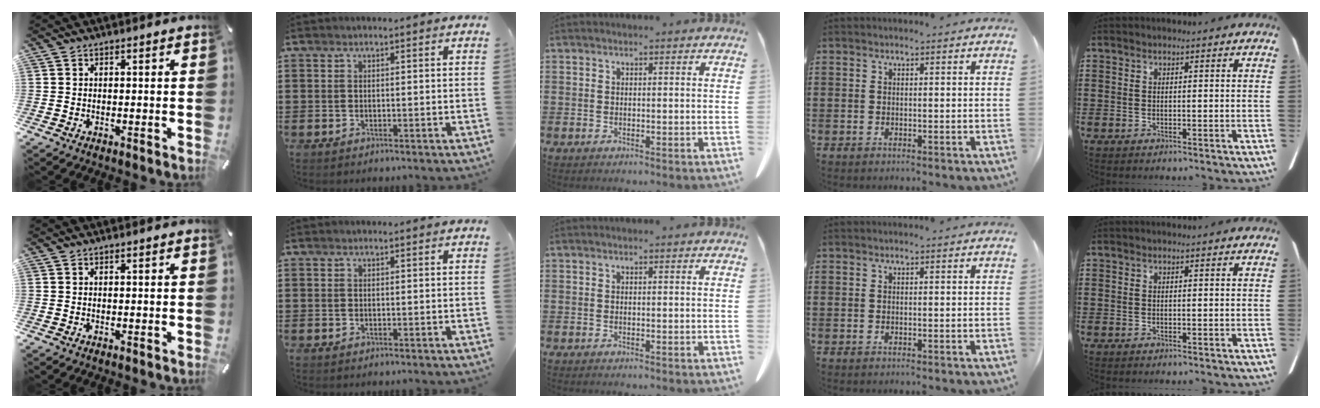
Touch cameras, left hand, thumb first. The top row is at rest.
{}